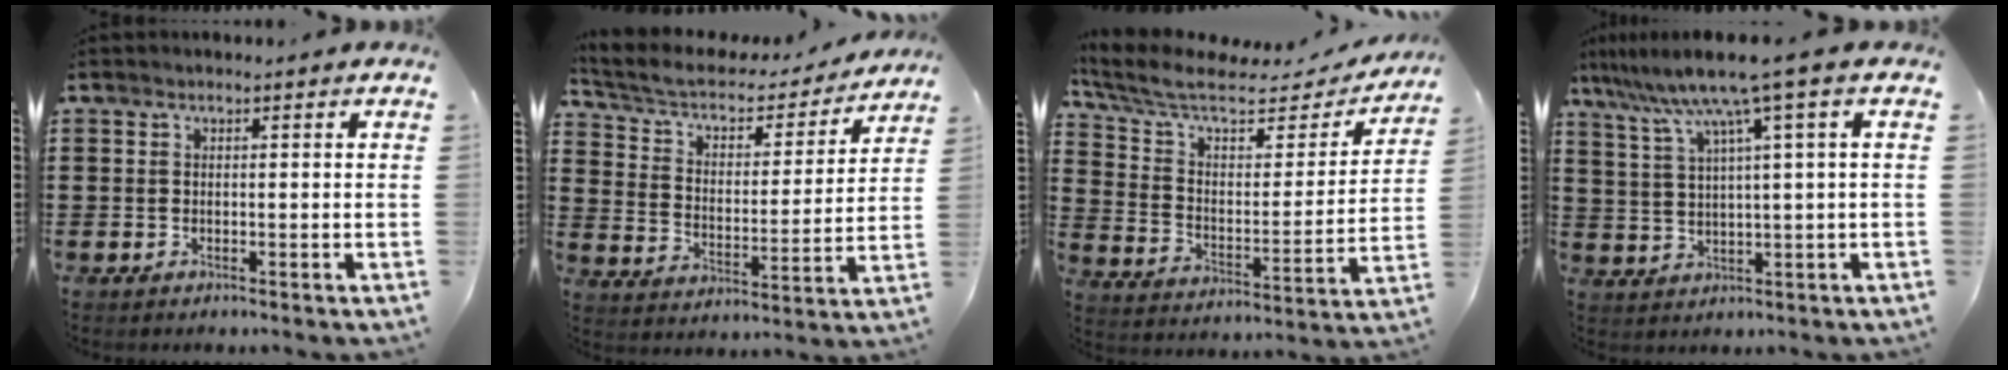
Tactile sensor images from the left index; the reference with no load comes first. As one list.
[{"total": 4.8, "force": [3.9, 1.9, 2.1], "torque": [-0.062, -0.030, 0.060]}, {"total": 7.3, "force": [5.8, 2.0, 3.9], "torque": [-0.111, -0.040, 0.094]}, {"total": 7.9, "force": [4.3, -0.6, 6.6], "torque": [-0.140, -0.020, 0.069]}]